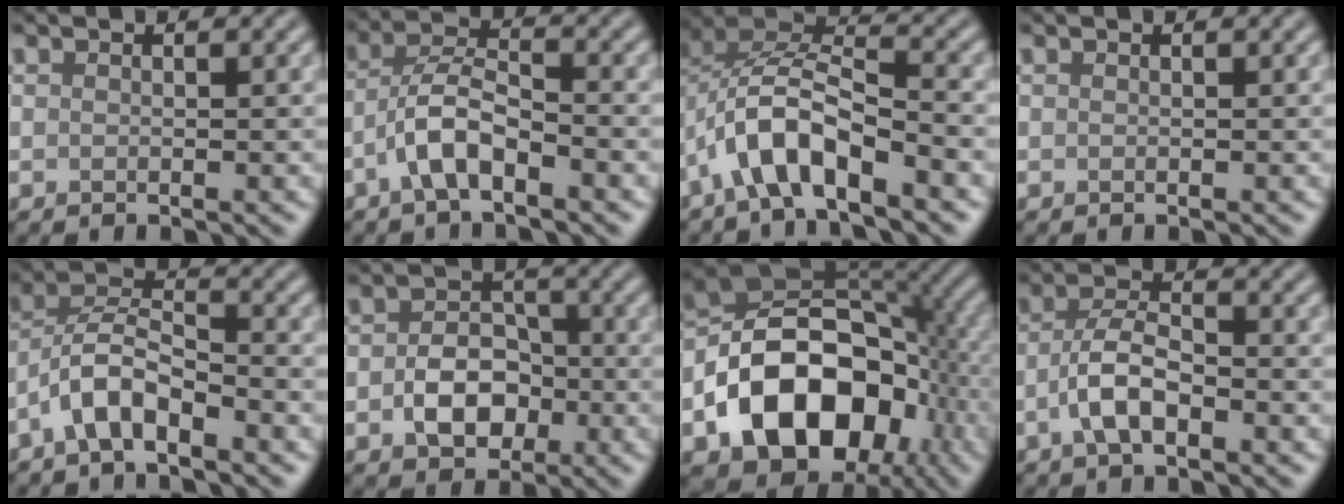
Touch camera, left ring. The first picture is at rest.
{"total": 4.3, "force": [-2.2, 1.5, 3.3], "torque": [-0.061, 0.015, -0.049]}
{"total": 7.0, "force": [-3.4, 2.8, 5.4], "torque": [-0.101, 0.014, -0.070]}
{"total": 0.0}
{"total": 4.5, "force": [-2.6, 1.7, 3.3], "torque": [-0.059, 0.018, -0.057]}
{"total": 4.6, "force": [-1.2, 3.4, 2.9], "torque": [-0.043, 0.003, -0.023]}
{"total": 14.3, "force": [-5.0, 9.7, 9.2], "torque": [-0.147, 0.001, -0.097]}
{"total": 4.2, "force": [-1.5, 1.8, 3.4], "torque": [-0.065, 0.010, -0.038]}